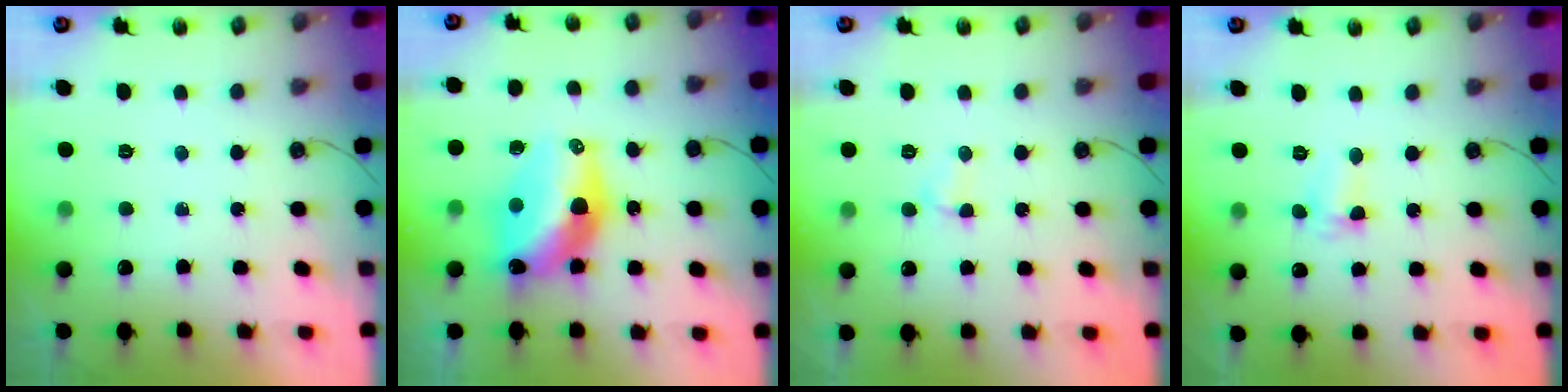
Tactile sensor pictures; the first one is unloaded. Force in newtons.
{"total": 13.8, "press": 13.7, "slide": 1.6}
{"total": 2.9, "press": 2.8, "slide": 0.6}
{"total": 2.1, "press": 2.0, "slide": 0.5}